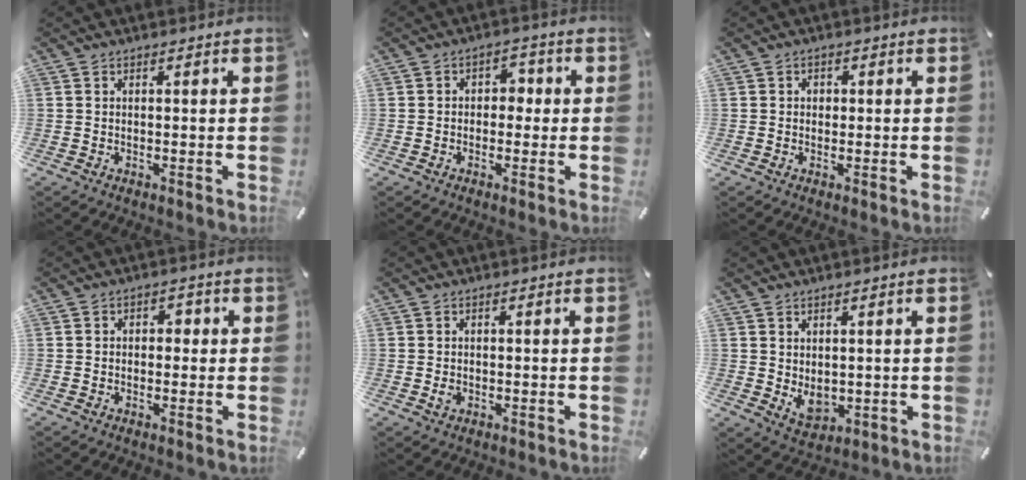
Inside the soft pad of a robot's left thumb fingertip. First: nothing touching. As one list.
[{"total": 3.7, "force": [-0.8, 2.8, 2.1], "torque": [-0.025, 0.009, -0.024]}, {"total": 1.5, "force": [-0.1, 1.4, 0.5], "torque": [-0.004, 0.003, -0.008]}, {"total": 2.3, "force": [-0.5, 1.8, 1.3], "torque": [-0.017, 0.008, -0.016]}, {"total": 1.2, "force": [-0.2, 0.9, 0.7], "torque": [-0.012, 0.004, -0.004]}, {"total": 4.7, "force": [0.7, 3.8, 2.6], "torque": [-0.031, -0.007, 0.015]}]